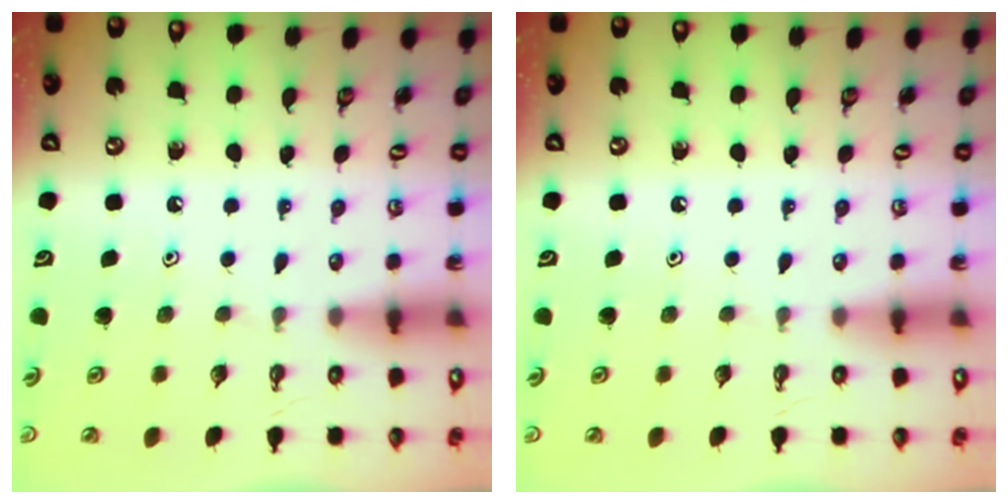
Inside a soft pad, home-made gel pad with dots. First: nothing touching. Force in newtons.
{"total": 0.0}